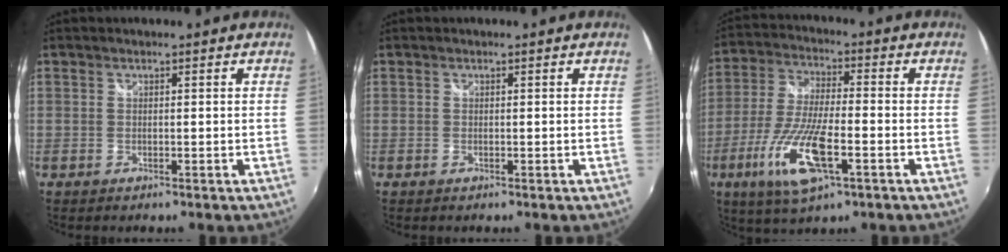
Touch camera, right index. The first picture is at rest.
{"total": 0.0}
{"total": 14.4, "force": [-5.9, 3.9, 12.6], "torque": [-0.269, -0.020, -0.112]}